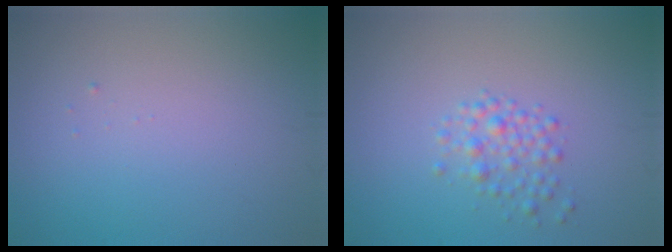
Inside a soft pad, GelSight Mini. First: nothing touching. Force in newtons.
{"total": 2.1, "press": 2.1, "slide": 0.1}